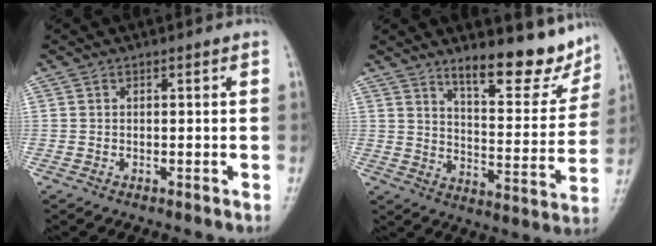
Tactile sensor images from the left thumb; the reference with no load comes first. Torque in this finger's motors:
{"motor_torque": [4.16, 0.85, 1.01, -1.11, 0.31]}